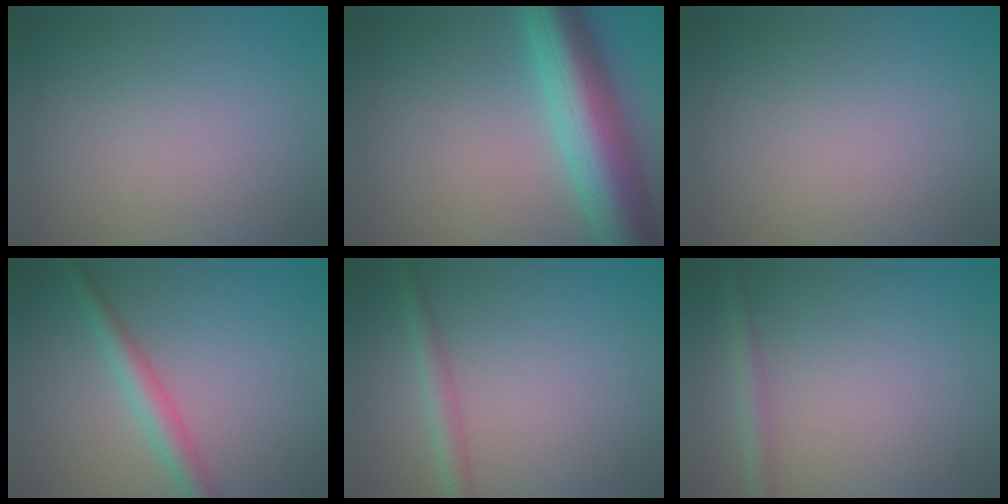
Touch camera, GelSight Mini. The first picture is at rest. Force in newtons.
{"total": 10.0, "press": 10.0, "slide": 0.2}
{"total": 0.0}
{"total": 2.9, "press": 2.9, "slide": 0.1}
{"total": 2.0, "press": 2.0, "slide": 0.1}
{"total": 1.6, "press": 1.6, "slide": 0.0}